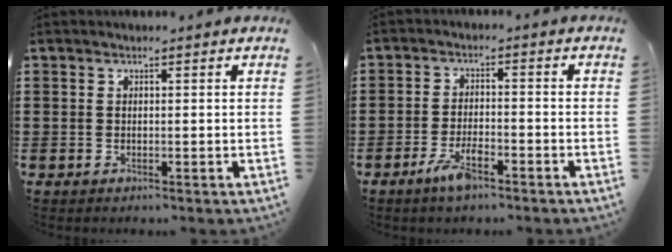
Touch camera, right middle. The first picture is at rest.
{"total": 4.8, "force": [-3.1, 1.3, 3.5], "torque": [-0.076, 0.001, -0.059]}